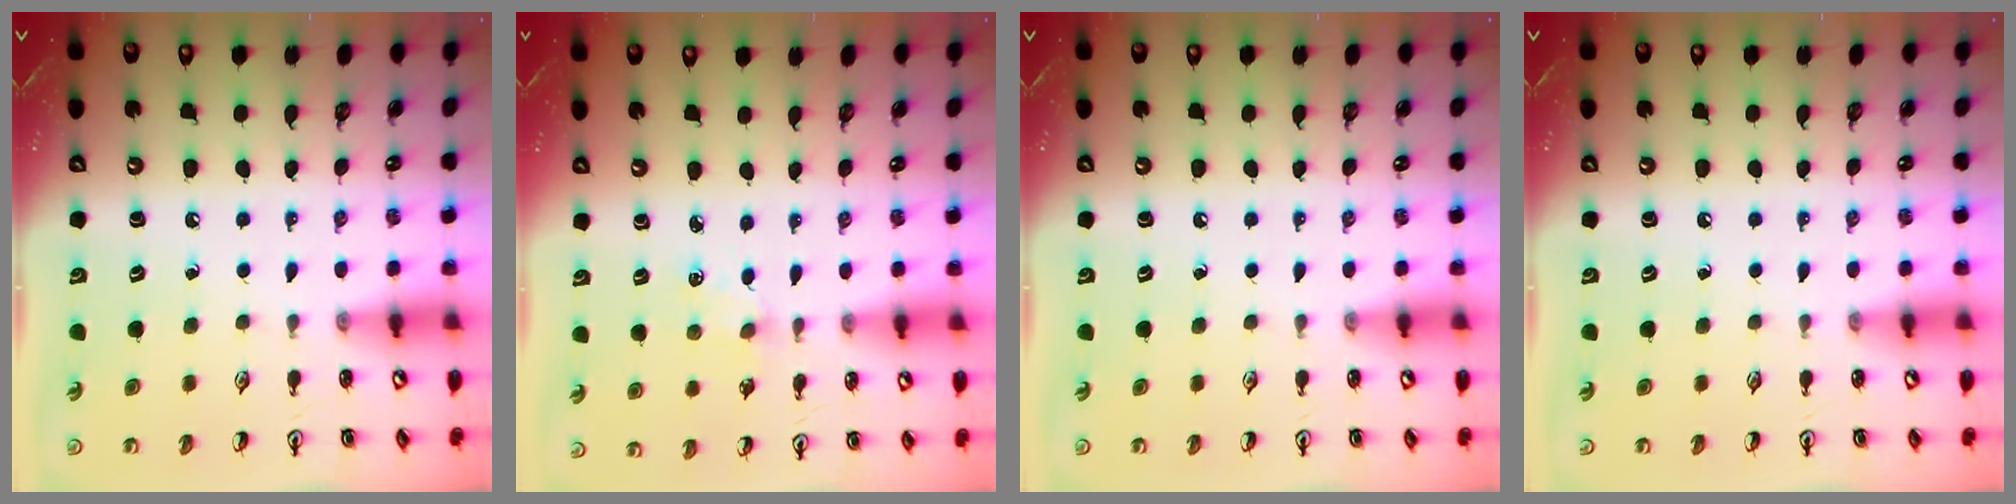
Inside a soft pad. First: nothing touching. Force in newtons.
{"total": 1.7, "press": 1.7, "slide": 0.3}
{"total": 0.0}
{"total": 0.0}